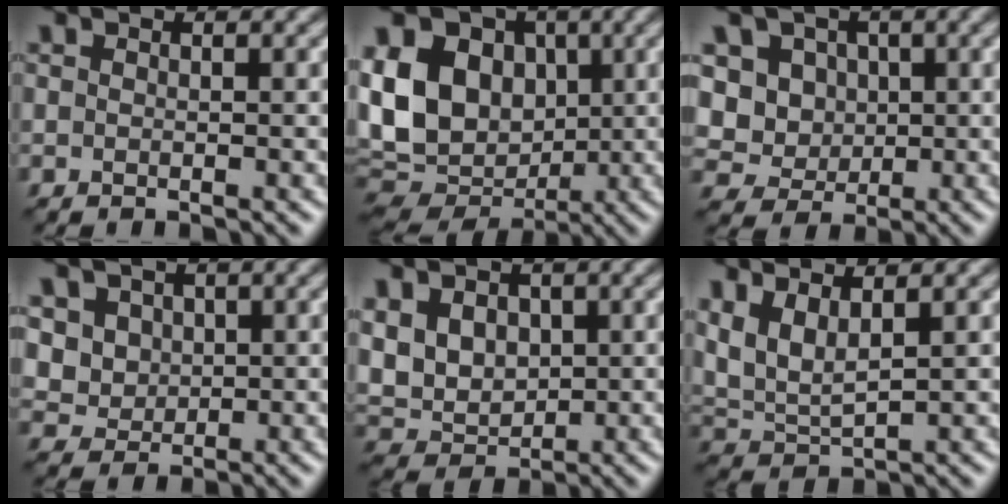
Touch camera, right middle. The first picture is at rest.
{"total": 15.0, "force": [2.3, 11.8, 8.9], "torque": [-0.177, 0.017, 0.029]}
{"total": 7.2, "force": [2.2, 6.2, 2.9], "torque": [-0.053, 0.013, 0.022]}
{"total": 3.9, "force": [1.5, 3.3, 1.5], "torque": [-0.041, 0.001, 0.038]}
{"total": 6.8, "force": [1.7, 5.3, 4.0], "torque": [-0.091, 0.019, 0.030]}
{"total": 4.2, "force": [2.1, 1.7, 3.2], "torque": [-0.080, 0.000, 0.048]}